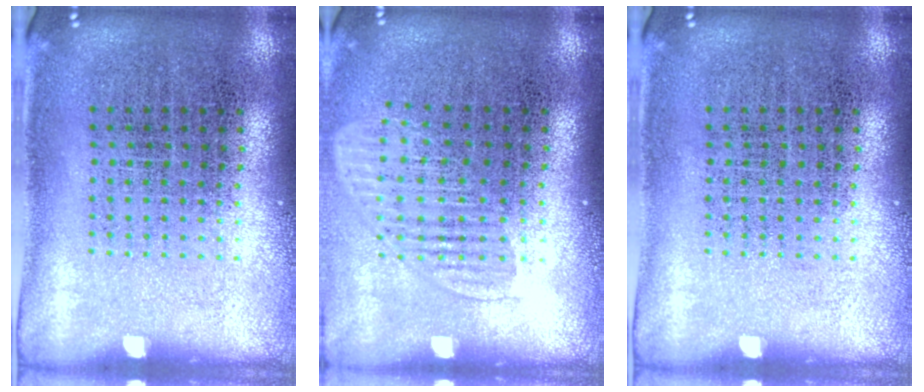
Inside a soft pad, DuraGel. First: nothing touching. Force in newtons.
{"total": 1.6, "press": 1.4, "slide": 0.8}
{"total": 0.0}